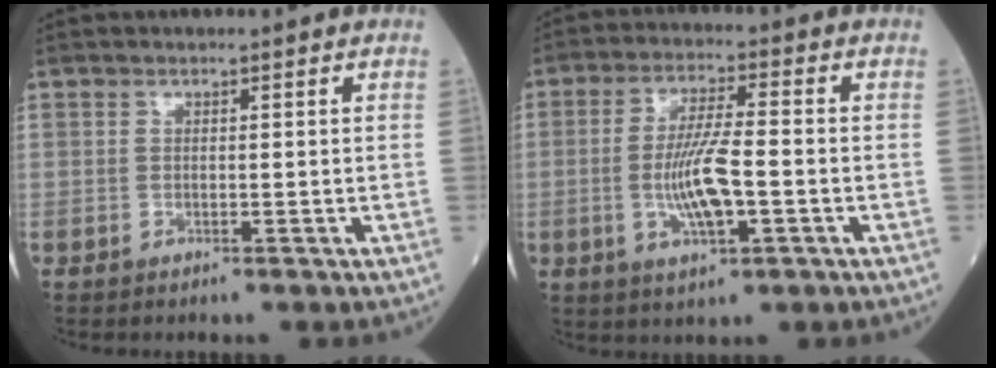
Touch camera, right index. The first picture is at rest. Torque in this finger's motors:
{"motor_torque": [0.37, -0.15, 0.20, 0.05]}